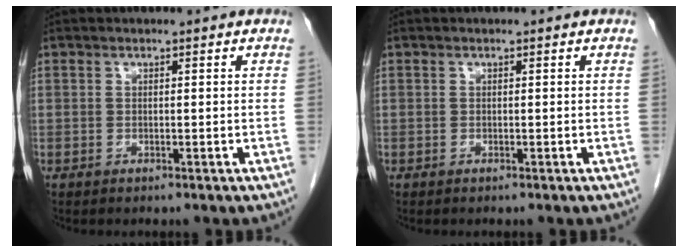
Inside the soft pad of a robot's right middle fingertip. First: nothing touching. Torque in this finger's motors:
{"motor_torque": [0.68, -0.46, -0.05, -0.01]}